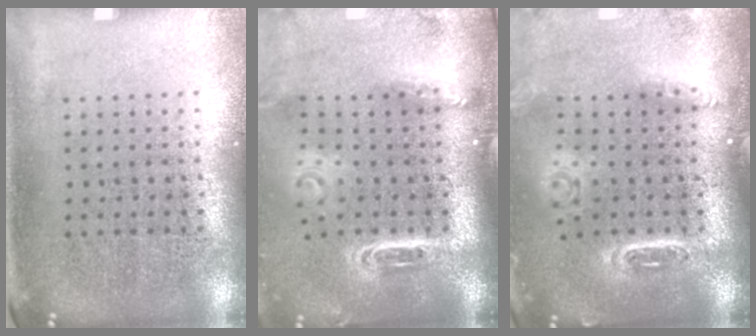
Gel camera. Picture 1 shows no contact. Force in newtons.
{"total": 2.9, "press": 2.1, "slide": 2.0}
{"total": 1.5, "press": 1.5, "slide": 0.3}